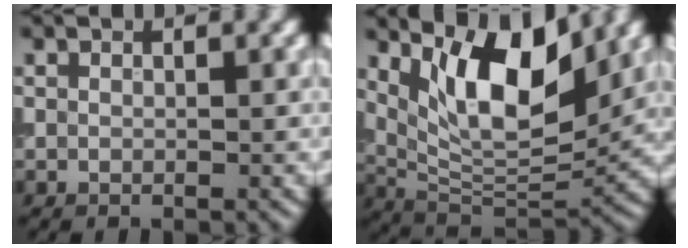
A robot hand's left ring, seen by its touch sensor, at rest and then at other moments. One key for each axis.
{"total": 9.7, "fx": 3.9, "fy": 3.7, "fz": 8.0, "tx": -0.135, "ty": -0.010, "tz": 0.069}